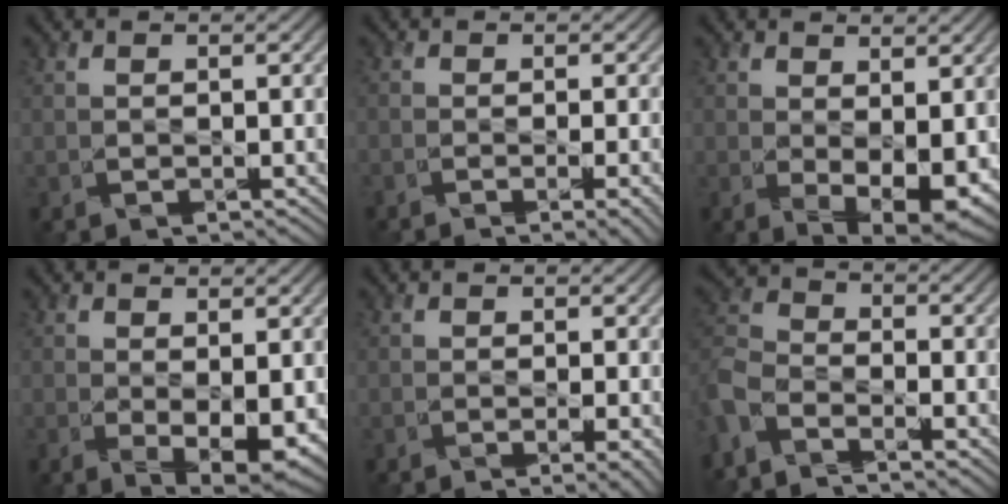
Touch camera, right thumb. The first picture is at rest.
{"total": 5.0, "force": [-2.2, 1.6, 4.2], "torque": [-0.046, -0.002, -0.028]}
{"total": 6.1, "force": [0.1, 3.0, 5.3], "torque": [-0.098, -0.022, 0.014]}
{"total": 5.1, "force": [-0.2, 2.2, 4.6], "torque": [-0.083, -0.018, 0.009]}
{"total": 2.1, "force": [-0.4, 0.3, 2.1], "torque": [-0.033, -0.003, -0.009]}
{"total": 7.4, "force": [-5.5, 3.2, 3.9], "torque": [-0.099, -0.017, -0.121]}